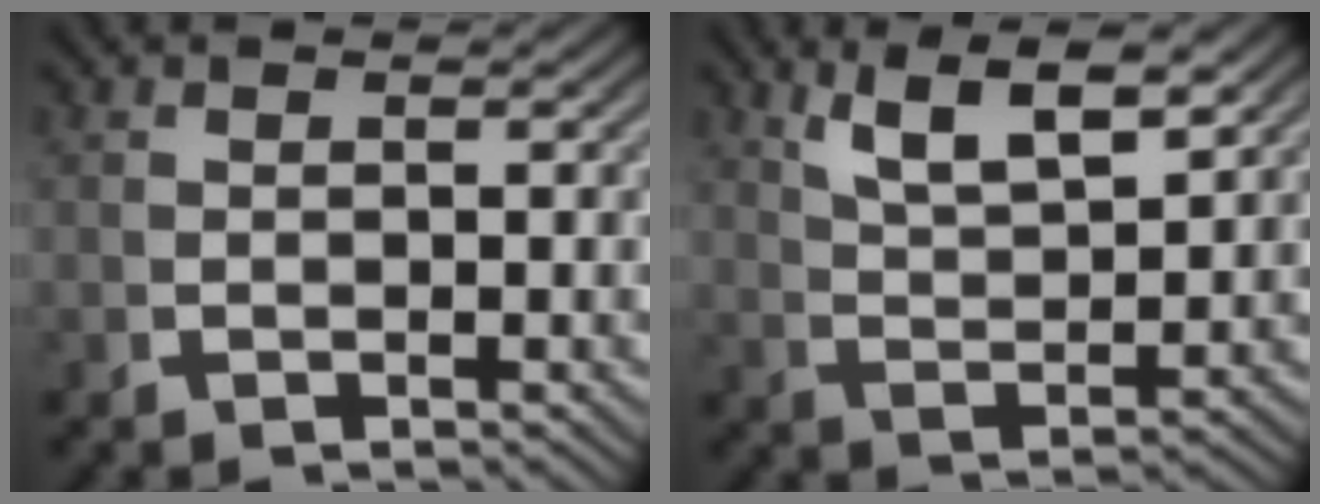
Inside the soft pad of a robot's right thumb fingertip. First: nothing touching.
{"total": 5.8, "force": [4.1, 1.5, 3.9], "torque": [-0.063, 0.010, 0.078]}